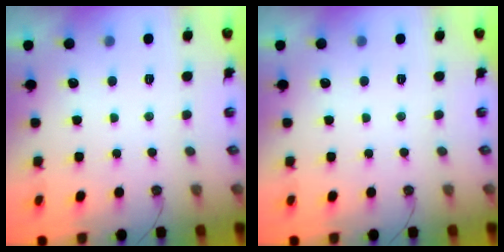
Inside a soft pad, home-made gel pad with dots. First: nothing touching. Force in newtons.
{"total": 0.0}